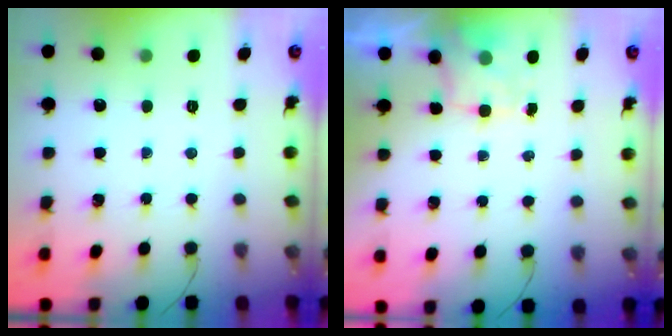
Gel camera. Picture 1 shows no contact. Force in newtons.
{"total": 1.8, "press": 1.5, "slide": 1.0}